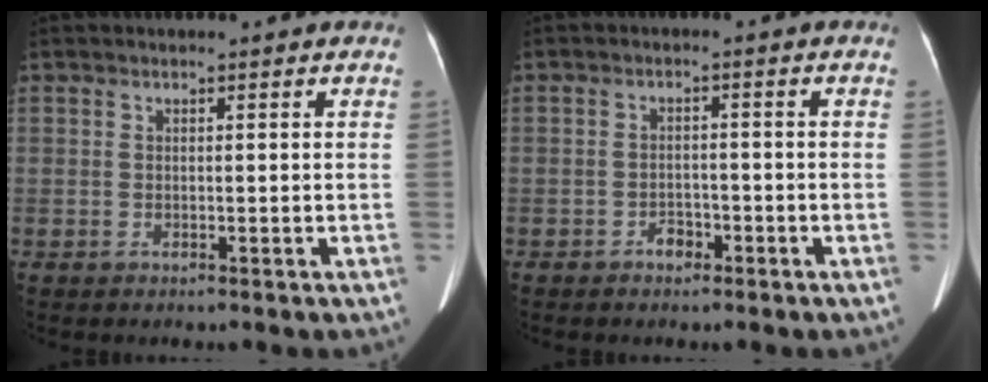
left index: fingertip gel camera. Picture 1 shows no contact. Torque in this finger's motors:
{"motor_torque": [-0.08, 0.08, 0.01, 0.00]}